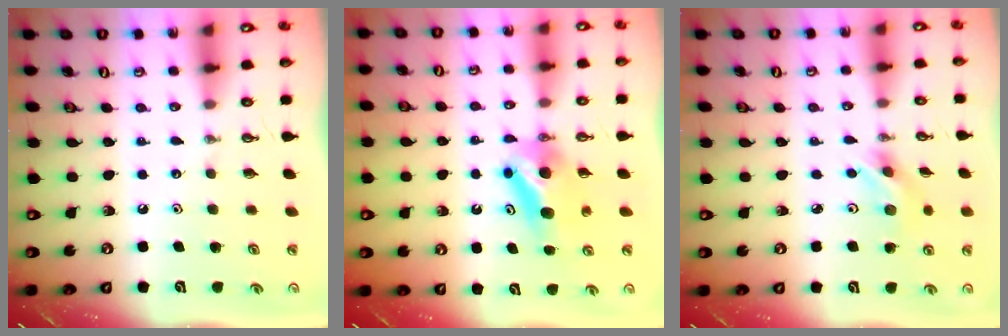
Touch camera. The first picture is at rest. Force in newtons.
{"total": 7.5, "press": 7.1, "slide": 2.3}
{"total": 4.6, "press": 4.5, "slide": 0.3}